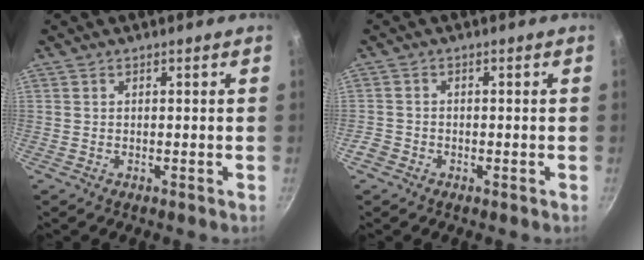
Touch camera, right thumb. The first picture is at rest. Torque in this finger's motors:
{"motor_torque": [0.55, -0.30, 0.10, -0.18, 0.00]}